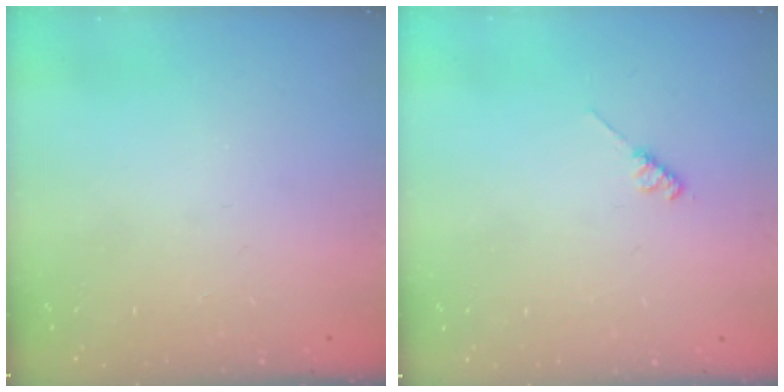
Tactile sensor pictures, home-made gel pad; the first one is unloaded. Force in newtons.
{"total": 2.6, "press": 2.5, "slide": 0.4}